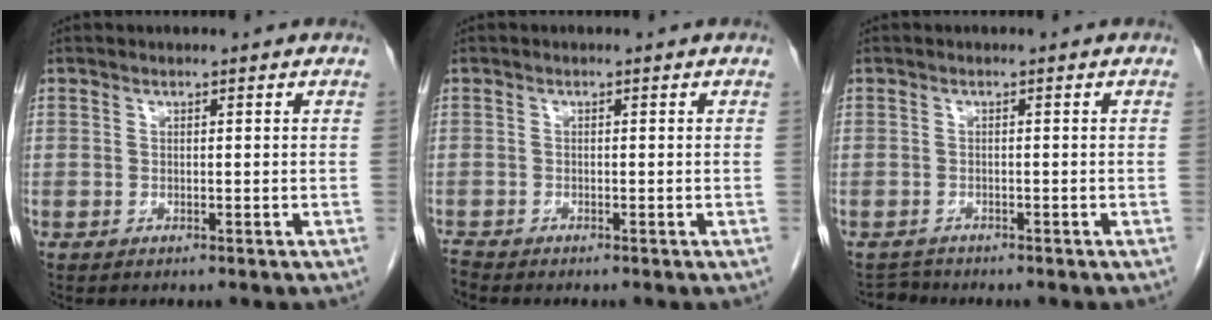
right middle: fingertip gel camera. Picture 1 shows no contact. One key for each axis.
{"total": 1.0, "fx": -0.9, "fy": -0.2, "fz": -0.1, "tx": -0.003, "ty": -0.007, "tz": -0.019}
{"total": 1.4, "fx": -1.3, "fy": 0.2, "fz": -0.5, "tx": 0.007, "ty": -0.007, "tz": -0.021}